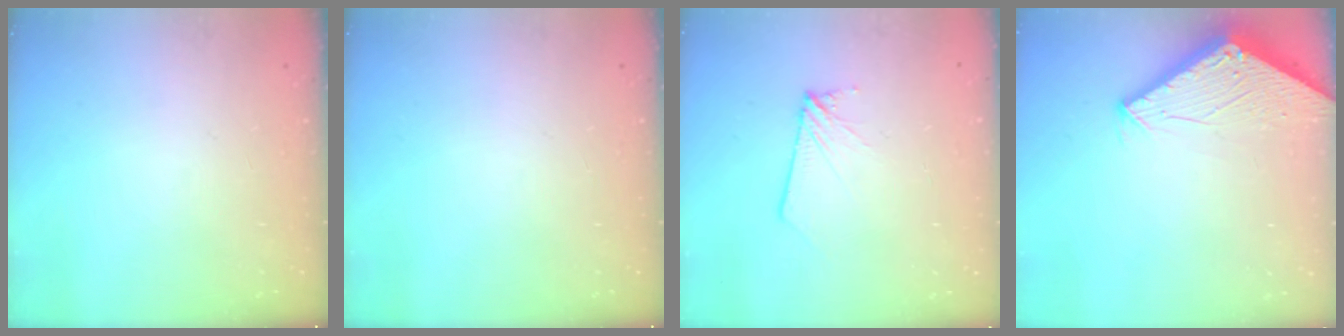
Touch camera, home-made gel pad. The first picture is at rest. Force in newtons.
{"total": 0.0}
{"total": 2.6, "press": 2.6, "slide": 0.2}
{"total": 2.9, "press": 2.9, "slide": 0.1}